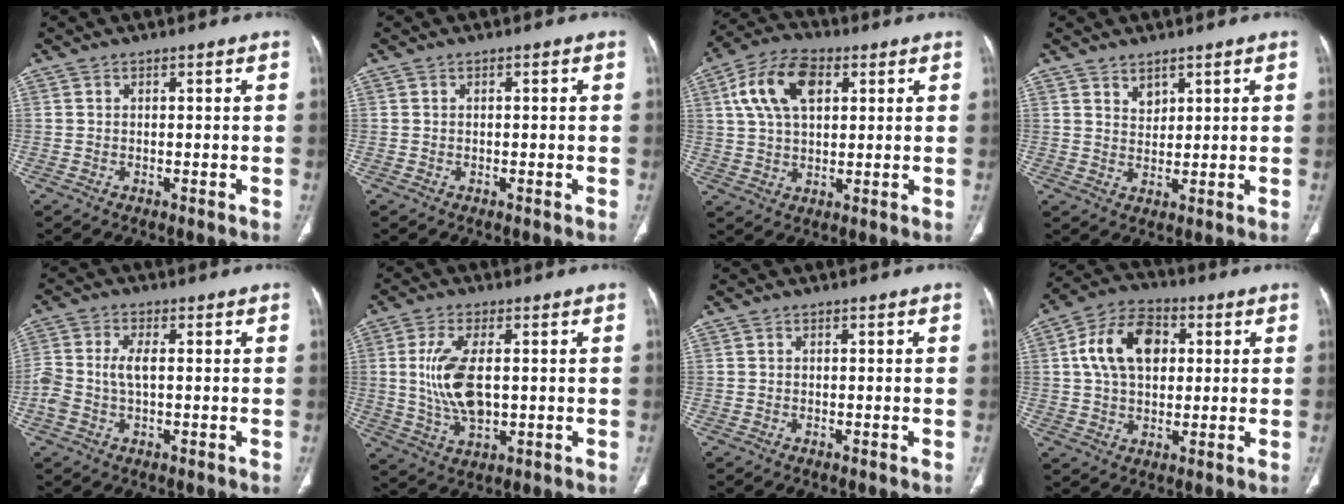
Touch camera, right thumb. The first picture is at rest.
{"total": 0.0}
{"total": 12.4, "force": [4.1, 7.3, 9.2], "torque": [-0.169, 0.009, 0.073]}
{"total": 2.7, "force": [2.0, 1.6, 1.0], "torque": [-0.006, -0.018, 0.040]}
{"total": 5.4, "force": [-0.3, 2.8, 4.6], "torque": [-0.125, 0.016, -0.006]}
{"total": 10.6, "force": [0.7, 5.3, 9.1], "torque": [-0.191, -0.010, 0.022]}
{"total": 0.0}
{"total": 13.0, "force": [2.8, 8.8, 9.2], "torque": [-0.145, 0.013, 0.042]}